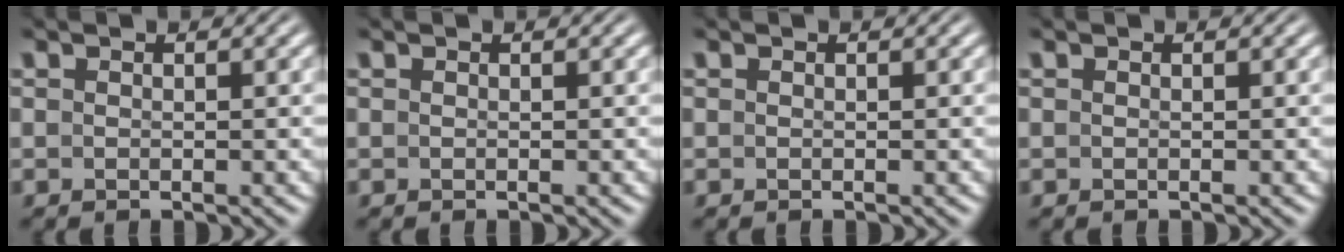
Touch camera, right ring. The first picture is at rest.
{"total": 0.0}
{"total": 0.0}
{"total": 0.0}